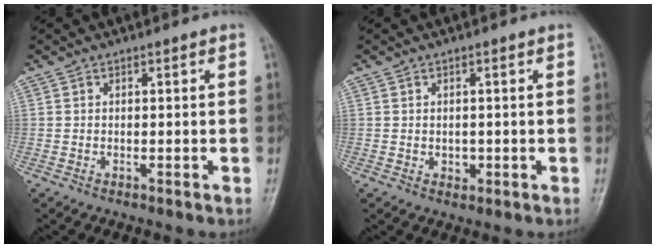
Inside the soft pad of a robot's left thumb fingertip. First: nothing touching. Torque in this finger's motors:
{"motor_torque": [-0.18, -0.18, 0.04, 0.09, 0.01]}